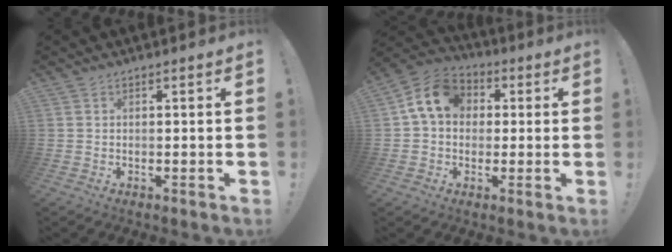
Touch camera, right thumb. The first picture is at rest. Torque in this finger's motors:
{"motor_torque": [1.45, 1.48, 1.21, -0.14, 0.05]}